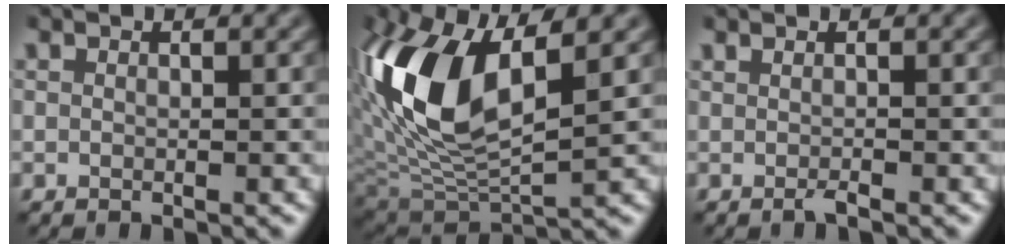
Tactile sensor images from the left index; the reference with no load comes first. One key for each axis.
{"total": 11.4, "fx": 2.5, "fy": 5.1, "fz": 9.9, "tx": -0.213, "ty": -0.005, "tz": 0.053}
{"total": 0.8, "fx": -0.5, "fy": 0.0, "fz": 0.6, "tx": -0.006, "ty": 0.003, "tz": -0.008}